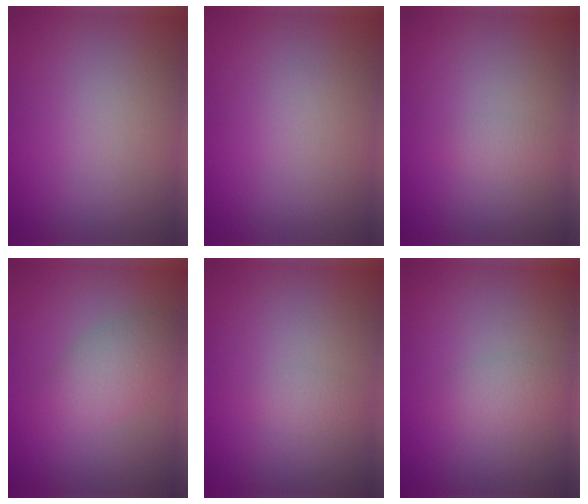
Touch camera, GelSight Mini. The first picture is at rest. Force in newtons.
{"total": 0.0}
{"total": 1.0, "press": 1.0, "slide": 0.0}
{"total": 3.4, "press": 3.4, "slide": 0.0}
{"total": 1.0, "press": 1.0, "slide": 0.0}
{"total": 2.0, "press": 2.0, "slide": 0.1}